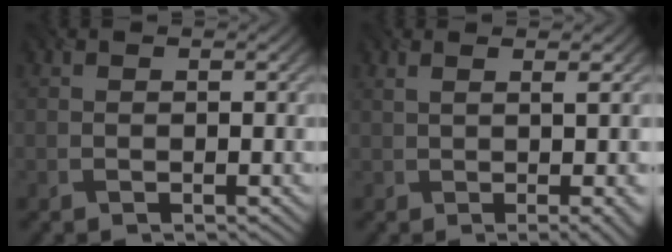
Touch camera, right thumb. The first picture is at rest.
{"total": 4.9, "force": [0.4, 1.2, 4.7], "torque": [-0.057, 0.006, 0.012]}